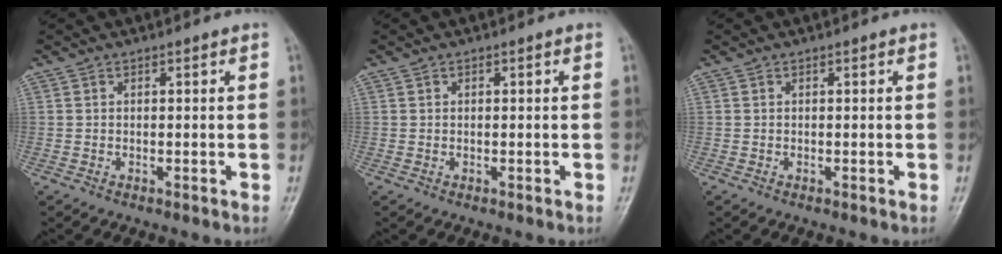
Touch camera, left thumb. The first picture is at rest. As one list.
[{"total": 0.0}, {"total": 0.0}]